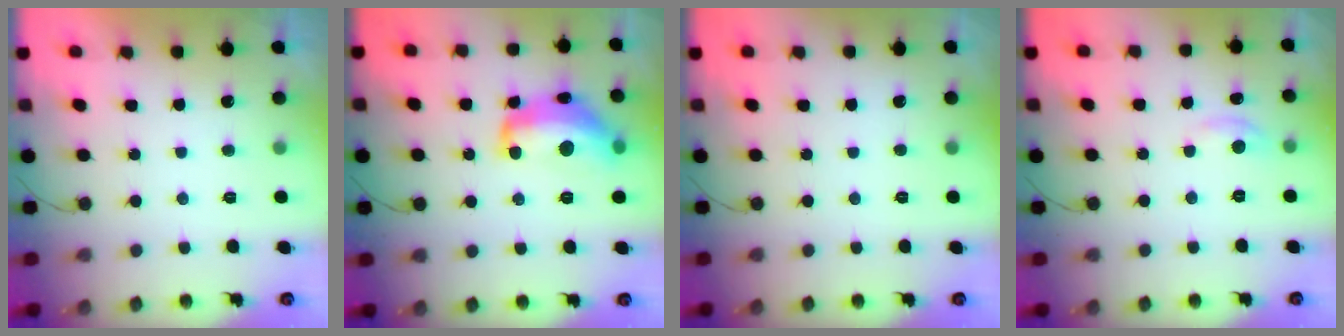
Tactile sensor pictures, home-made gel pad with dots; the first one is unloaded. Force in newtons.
{"total": 15.0, "press": 15.0, "slide": 1.1}
{"total": 0.0}
{"total": 3.3, "press": 3.3, "slide": 0.5}